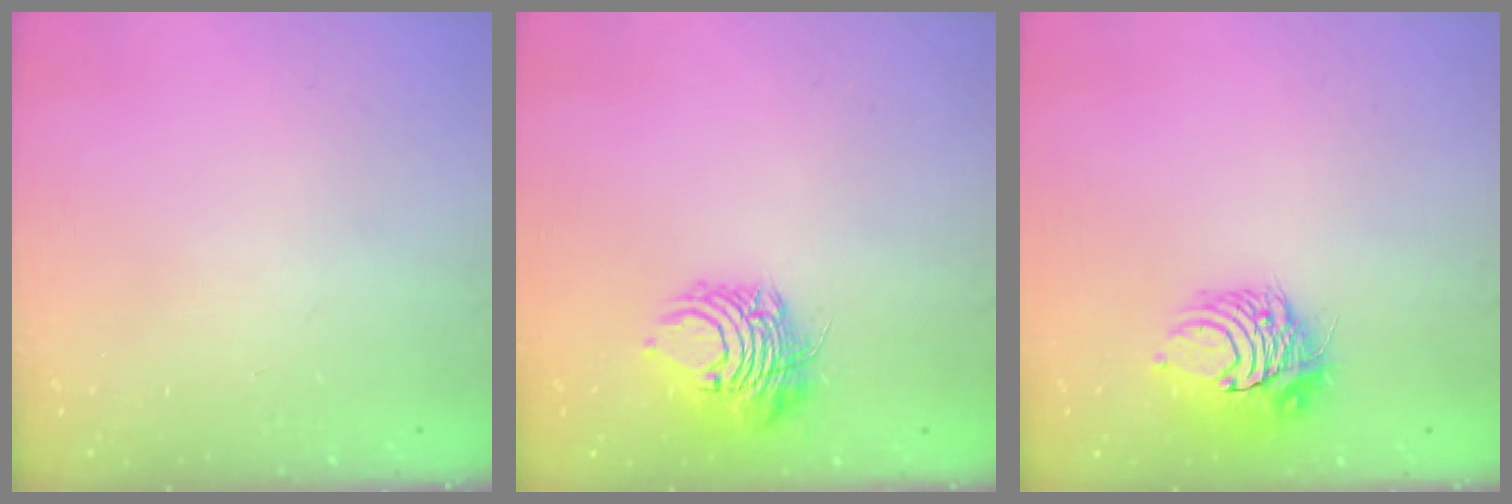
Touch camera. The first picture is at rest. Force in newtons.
{"total": 8.7, "press": 8.6, "slide": 1.2}
{"total": 9.6, "press": 9.5, "slide": 1.0}